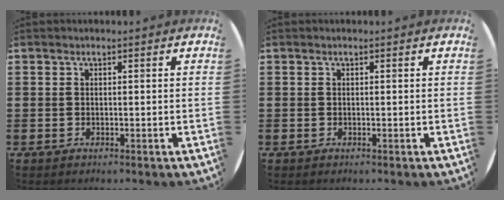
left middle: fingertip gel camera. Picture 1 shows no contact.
{"total": 0.0}